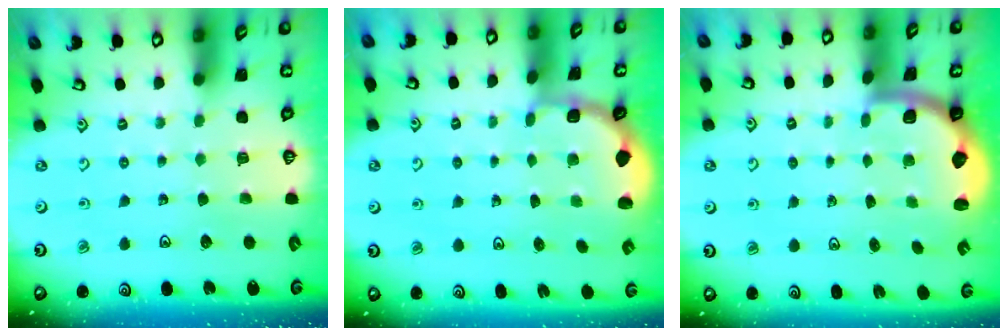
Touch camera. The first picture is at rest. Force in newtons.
{"total": 1.8, "press": 1.6, "slide": 0.7}
{"total": 2.0, "press": 2.0, "slide": 0.5}